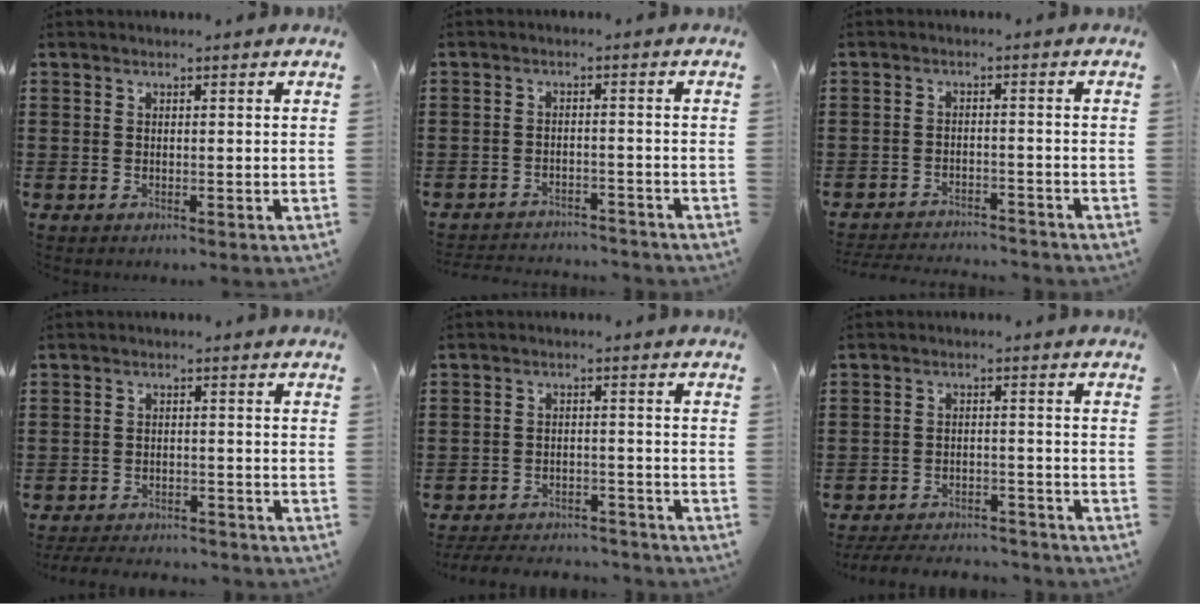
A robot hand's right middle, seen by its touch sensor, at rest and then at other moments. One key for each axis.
{"total": 2.8, "fx": -2.8, "fy": 0.2, "fz": 0.0, "tx": -0.008, "ty": -0.003, "tz": -0.060}
{"total": 3.2, "fx": -3.2, "fy": 0.1, "fz": 0.2, "tx": -0.009, "ty": -0.003, "tz": -0.066}
{"total": 3.4, "fx": -3.4, "fy": 0.4, "fz": 0.2, "tx": -0.015, "ty": -0.005, "tz": -0.072}
{"total": 4.4, "fx": -4.4, "fy": 0.5, "fz": 0.3, "tx": -0.014, "ty": 0.002, "tz": -0.091}
{"total": 4.4, "fx": -4.3, "fy": 0.4, "fz": 0.7, "tx": -0.018, "ty": 0.000, "tz": -0.089}